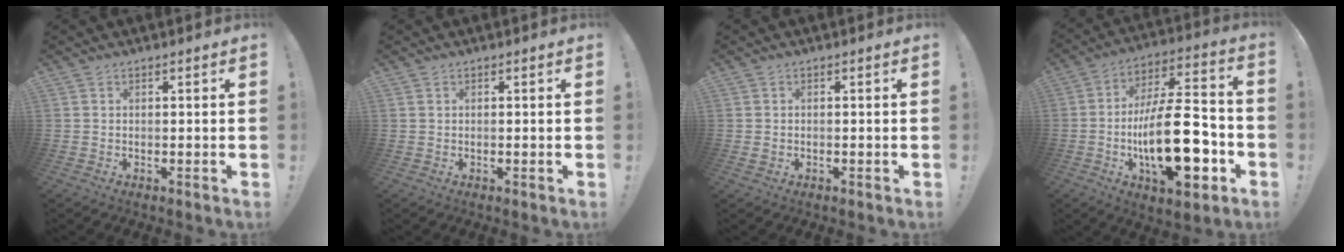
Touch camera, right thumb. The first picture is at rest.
{"total": 0.0}
{"total": 0.9, "force": [-0.2, 0.7, 0.5], "torque": [-0.016, 0.006, -0.002]}
{"total": 24.7, "force": [-6.1, 9.7, 21.8], "torque": [-0.390, 0.030, -0.095]}